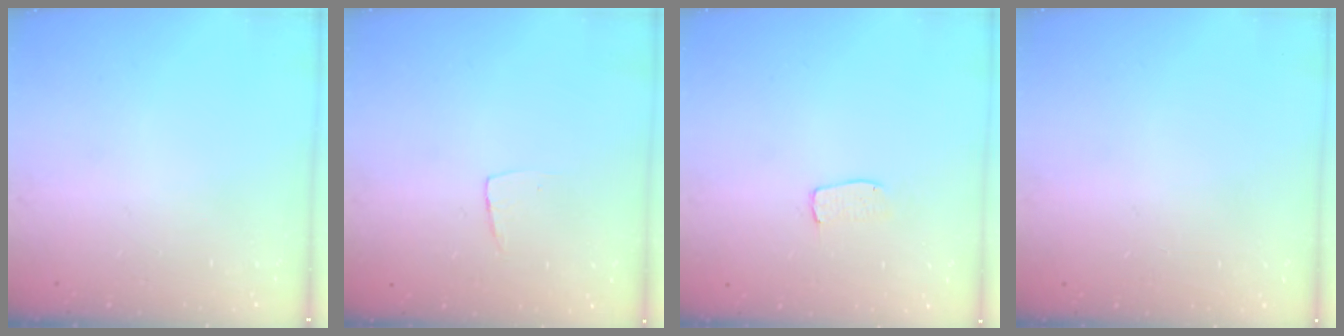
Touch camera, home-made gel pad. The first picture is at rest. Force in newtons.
{"total": 3.8, "press": 3.7, "slide": 0.3}
{"total": 3.3, "press": 3.3, "slide": 0.2}
{"total": 0.0}